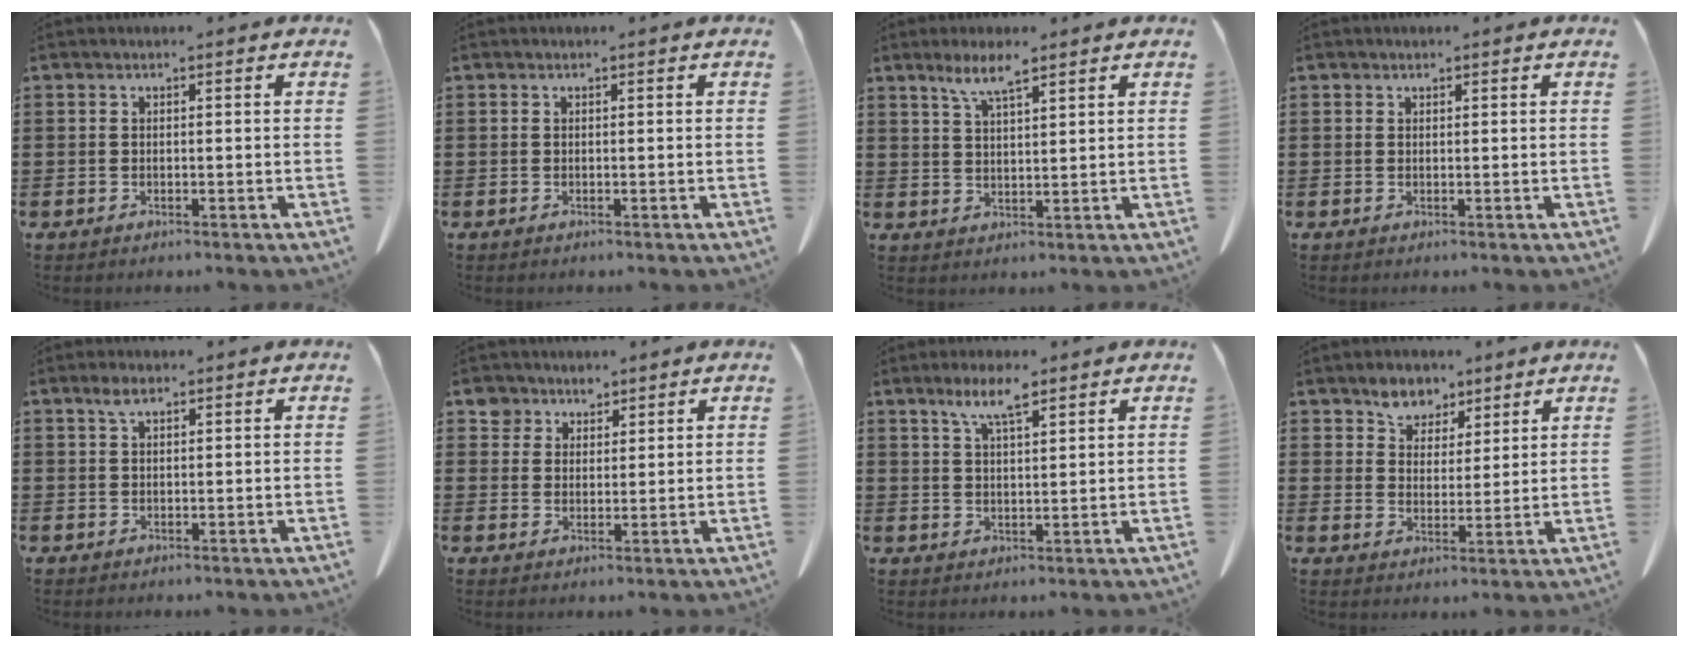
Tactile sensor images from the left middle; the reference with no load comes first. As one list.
[{"total": 0.0}, {"total": 5.3, "force": [3.5, 1.0, 3.8], "torque": [-0.084, 0.001, 0.061]}, {"total": 0.5, "force": [0.4, 0.3, 0.1], "torque": [-0.003, -0.001, 0.010]}, {"total": 2.1, "force": [1.3, 0.9, 1.5], "torque": [-0.034, 0.002, 0.024]}, {"total": 3.9, "force": [2.9, 2.5, 0.3], "torque": [-0.014, 0.003, 0.056]}, {"total": 5.7, "force": [3.8, 1.2, 4.2], "torque": [-0.091, 0.002, 0.066]}, {"total": 5.3, "force": [4.3, 3.0, 0.6], "torque": [-0.034, -0.004, 0.082]}]